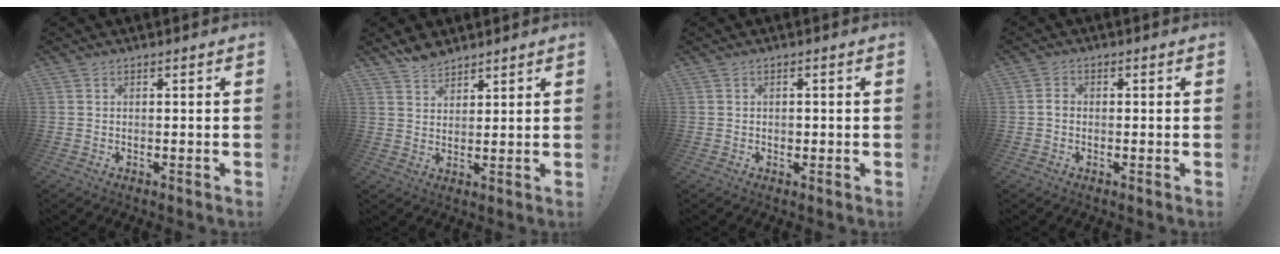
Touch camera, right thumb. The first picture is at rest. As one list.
[{"total": 5.5, "force": [4.8, 2.4, 1.2], "torque": [-0.025, -0.023, 0.093]}, {"total": 1.0, "force": [-0.1, 0.9, 0.3], "torque": [0.001, 0.001, -0.003]}, {"total": 1.5, "force": [-0.3, 1.3, 0.7], "torque": [-0.013, 0.006, -0.004]}]